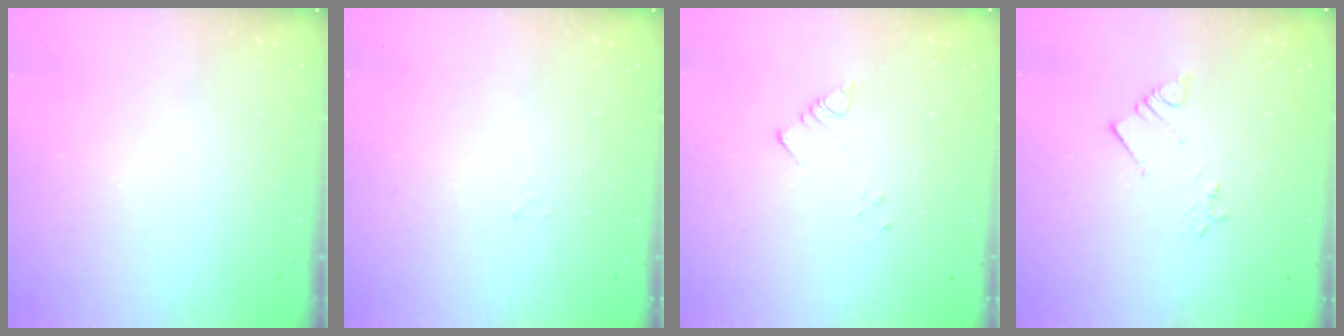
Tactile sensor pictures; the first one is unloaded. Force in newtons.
{"total": 1.5, "press": 1.5, "slide": 0.2}
{"total": 5.3, "press": 5.2, "slide": 0.6}
{"total": 2.7, "press": 2.7, "slide": 0.3}